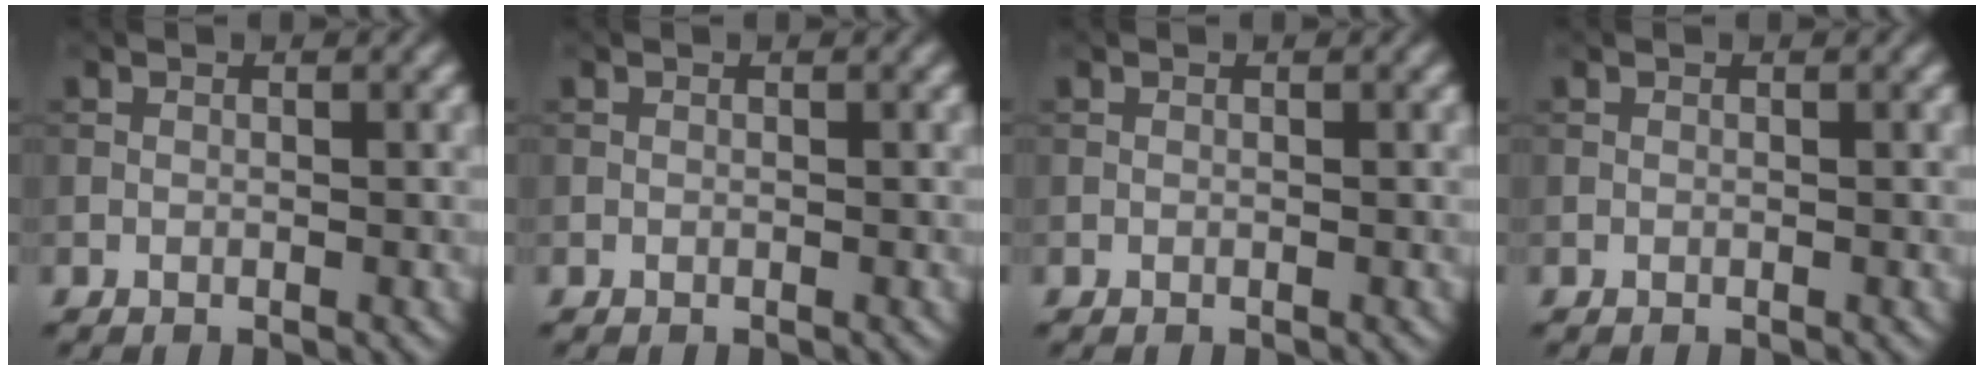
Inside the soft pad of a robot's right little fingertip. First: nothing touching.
{"total": 0.0}
{"total": 0.0}
{"total": 0.0}